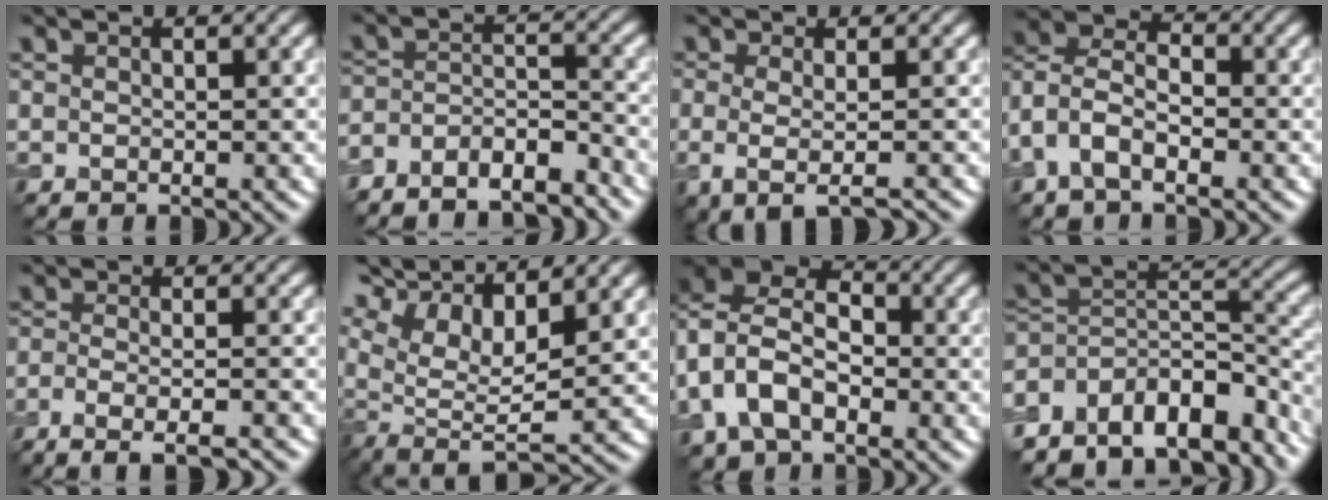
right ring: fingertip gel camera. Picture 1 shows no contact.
{"total": 6.4, "force": [-5.5, 1.7, 2.7], "torque": [-0.048, -0.005, -0.095]}
{"total": 3.0, "force": [-0.6, 0.9, 2.8], "torque": [-0.047, -0.007, -0.010]}
{"total": 5.2, "force": [-2.0, 3.1, 3.6], "torque": [-0.081, 0.011, -0.053]}
{"total": 5.9, "force": [-4.3, 1.4, 3.9], "torque": [-0.058, -0.018, -0.061]}
{"total": 10.7, "force": [6.2, 3.8, 7.9], "torque": [-0.157, 0.014, 0.110]}
{"total": 9.9, "force": [-2.3, 7.1, 6.6], "torque": [-0.139, 0.005, -0.056]}
{"total": 11.9, "force": [-9.1, 5.7, 5.1], "torque": [-0.098, 0.017, -0.145]}